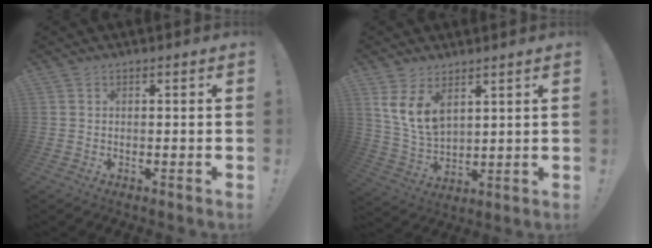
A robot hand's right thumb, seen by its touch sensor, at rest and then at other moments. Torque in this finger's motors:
{"motor_torque": [1.37, 1.37, 0.07, 0.11, 0.07]}